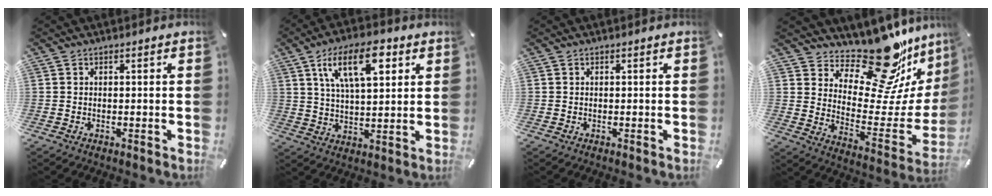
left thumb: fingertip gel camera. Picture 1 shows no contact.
{"total": 14.2, "force": [6.3, 6.7, 10.8], "torque": [-0.186, -0.006, 0.106]}
{"total": 0.0}
{"total": 21.5, "force": [18.2, 7.0, 9.1], "torque": [-0.122, -0.162, 0.300]}